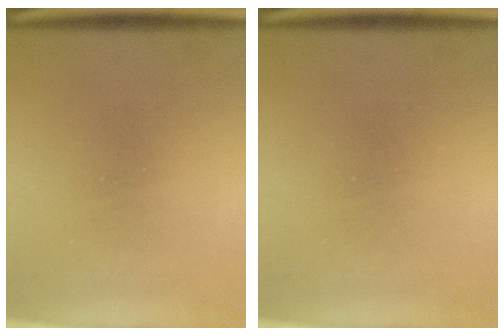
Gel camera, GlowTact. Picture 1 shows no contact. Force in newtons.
{"total": 0.0}